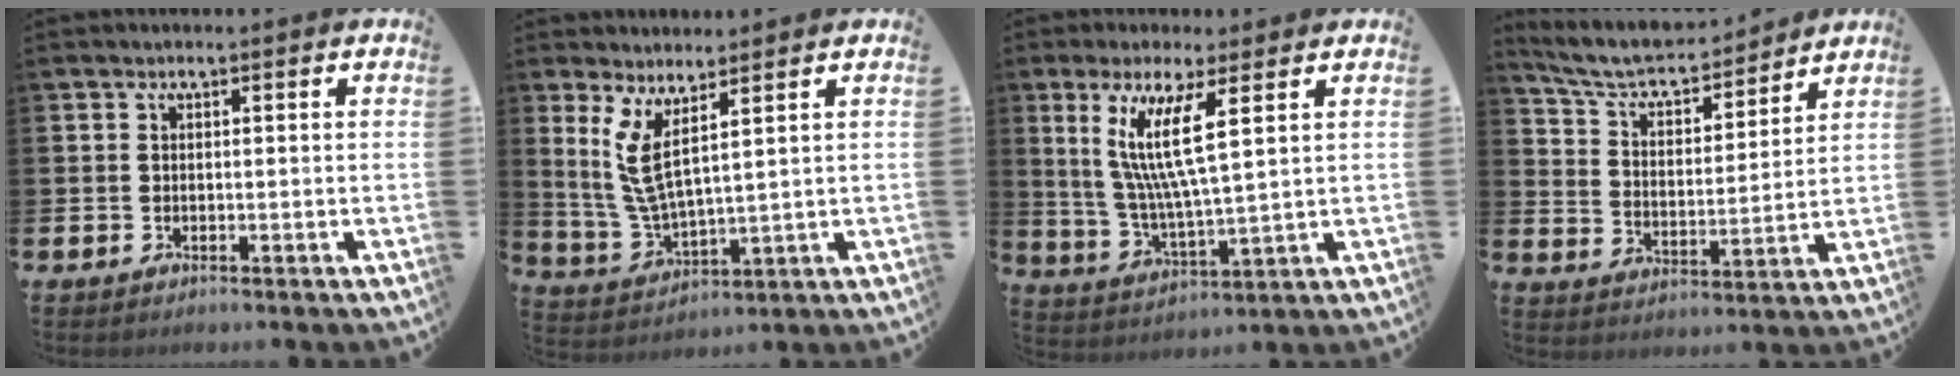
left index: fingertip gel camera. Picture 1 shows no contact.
{"total": 6.0, "force": [3.9, 1.4, 4.4], "torque": [-0.102, -0.028, 0.068]}
{"total": 9.6, "force": [5.1, 1.3, 8.0], "torque": [-0.158, -0.017, 0.086]}
{"total": 7.3, "force": [6.8, 1.6, 2.3], "torque": [-0.078, -0.051, 0.114]}